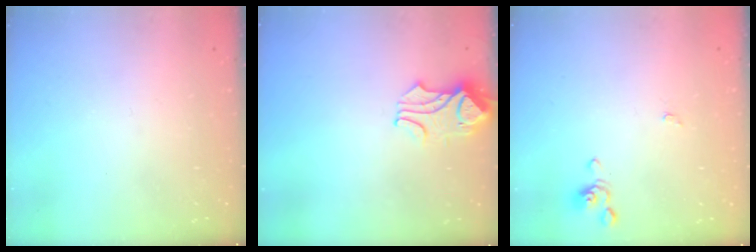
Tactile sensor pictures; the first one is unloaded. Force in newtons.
{"total": 1.5, "press": 1.5, "slide": 0.5}
{"total": 0.0}